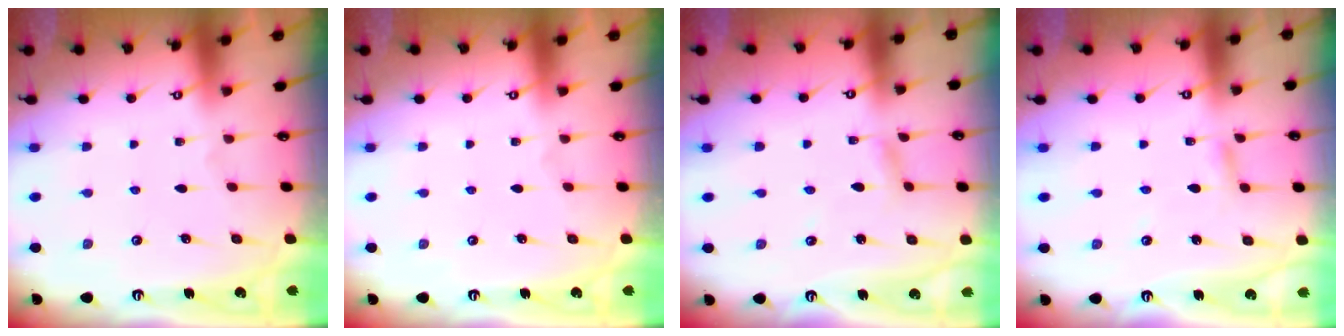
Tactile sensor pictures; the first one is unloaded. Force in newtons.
{"total": 0.0}
{"total": 2.9, "press": 2.9, "slide": 0.1}
{"total": 2.9, "press": 2.8, "slide": 0.3}